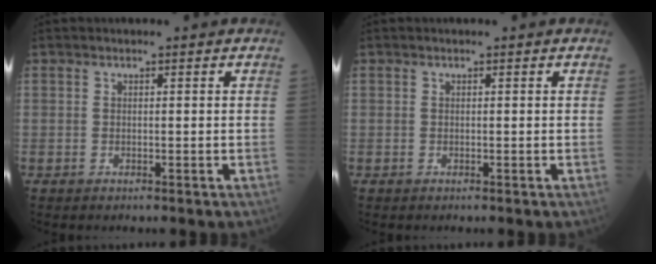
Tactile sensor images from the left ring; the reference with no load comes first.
{"total": 0.0}